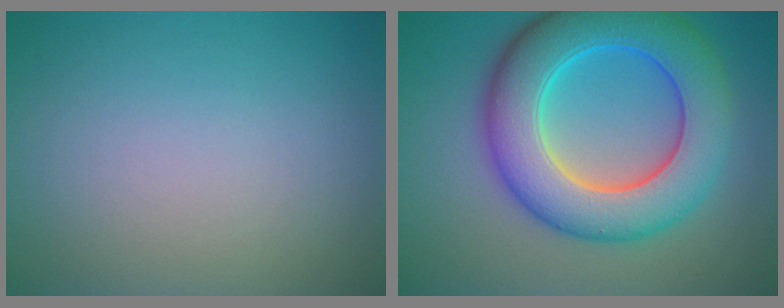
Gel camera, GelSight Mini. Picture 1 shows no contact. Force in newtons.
{"total": 10.6, "press": 10.5, "slide": 0.3}